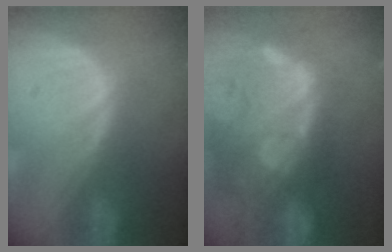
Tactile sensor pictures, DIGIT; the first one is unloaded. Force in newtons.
{"total": 14.0, "press": 11.5, "slide": 8.1}